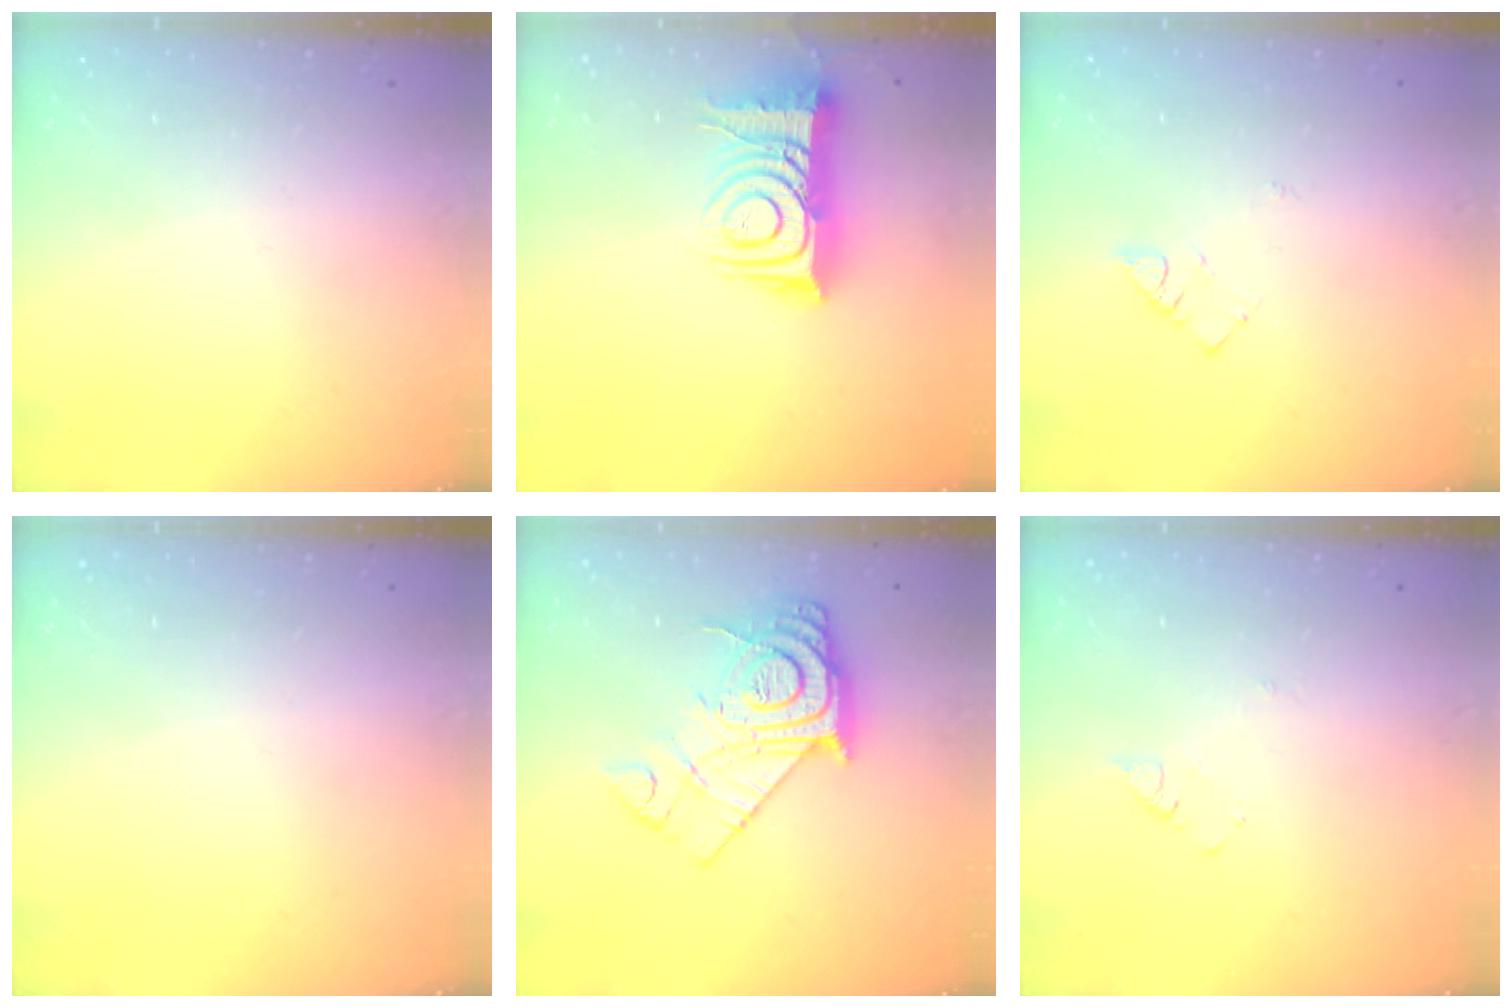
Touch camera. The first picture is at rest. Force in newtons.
{"total": 14.0, "press": 14.0, "slide": 1.0}
{"total": 2.8, "press": 2.7, "slide": 0.4}
{"total": 0.0}
{"total": 17.2, "press": 17.1, "slide": 1.3}
{"total": 3.1, "press": 3.1, "slide": 0.5}